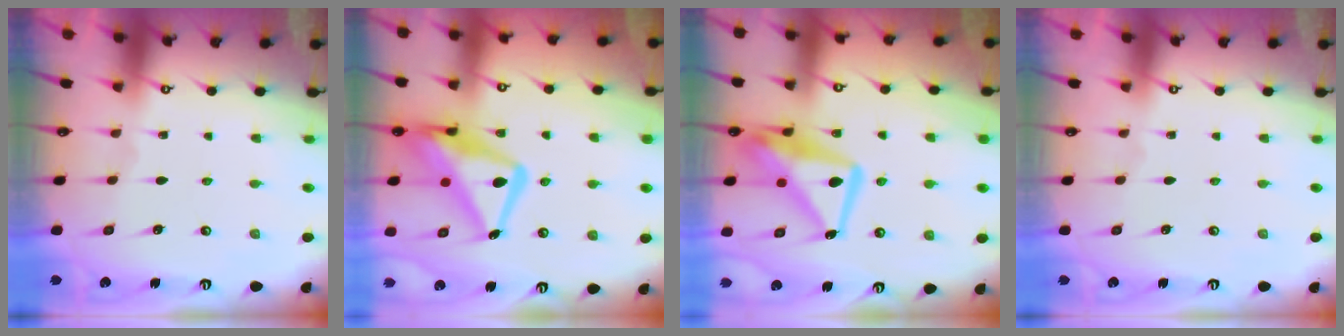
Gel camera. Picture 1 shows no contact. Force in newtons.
{"total": 18.2, "press": 18.1, "slide": 1.8}
{"total": 15.9, "press": 15.8, "slide": 1.7}
{"total": 0.0}